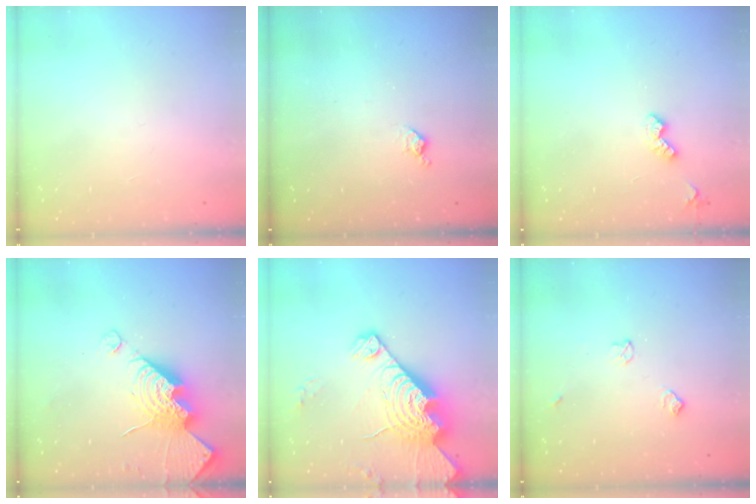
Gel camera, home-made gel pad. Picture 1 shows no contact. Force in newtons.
{"total": 5.1, "press": 5.0, "slide": 0.7}
{"total": 4.3, "press": 4.3, "slide": 0.7}
{"total": 14.6, "press": 14.6, "slide": 1.1}
{"total": 21.7, "press": 21.6, "slide": 2.0}
{"total": 5.6, "press": 5.6, "slide": 0.9}